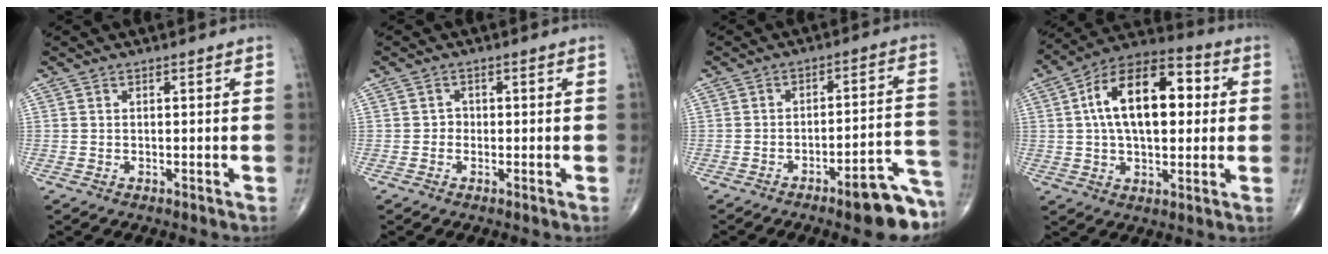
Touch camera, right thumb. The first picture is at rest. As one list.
[{"total": 1.3, "force": [-0.4, 1.1, 0.3], "torque": [0.005, 0.006, -0.012]}, {"total": 12.3, "force": [-7.1, 2.7, 9.8], "torque": [-0.098, 0.059, -0.090]}, {"total": 18.7, "force": [3.1, 10.2, 15.4], "torque": [-0.234, 0.027, 0.041]}]